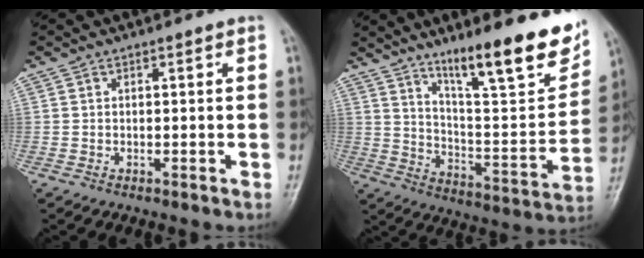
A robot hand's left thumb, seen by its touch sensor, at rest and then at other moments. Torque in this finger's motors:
{"motor_torque": [0.93, 0.77, 1.40, -1.37, 0.22]}